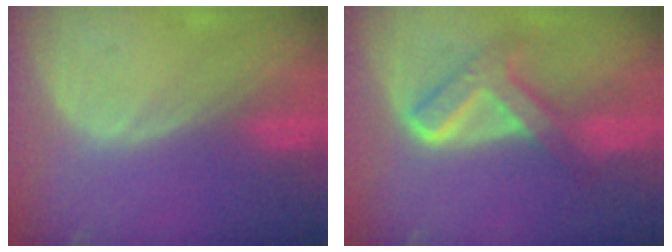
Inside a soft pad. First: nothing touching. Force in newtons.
{"total": 6.9, "press": 6.9, "slide": 0.4}